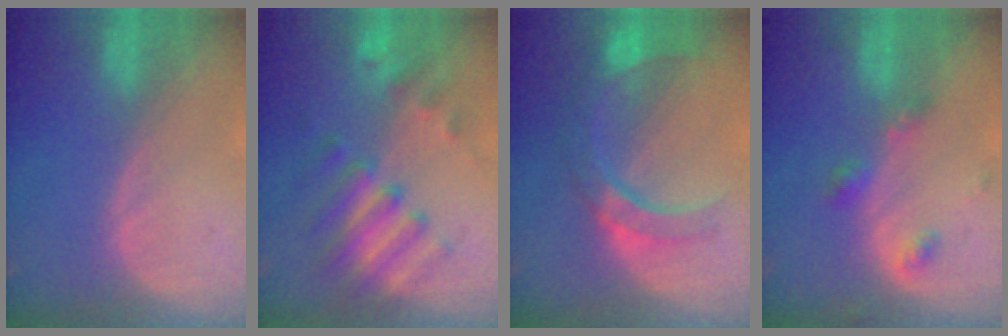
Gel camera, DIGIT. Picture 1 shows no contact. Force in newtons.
{"total": 7.6, "press": 7.4, "slide": 1.6}
{"total": 9.1, "press": 7.9, "slide": 4.5}
{"total": 3.4, "press": 3.4, "slide": 0.5}